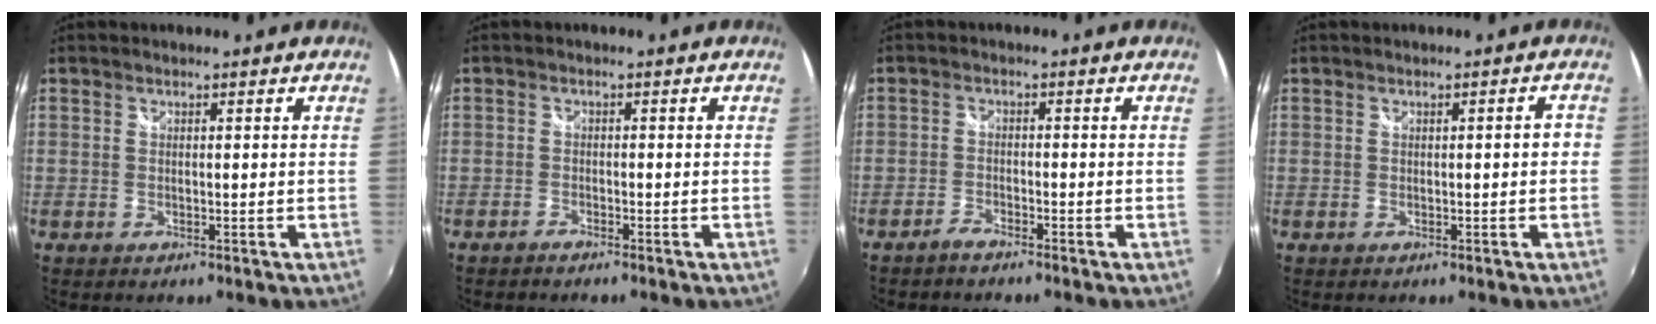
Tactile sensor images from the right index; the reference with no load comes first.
{"total": 1.4, "force": [-1.3, 0.0, 0.3], "torque": [-0.017, -0.003, -0.027]}
{"total": 2.1, "force": [-2.0, 0.1, 0.6], "torque": [-0.028, -0.001, -0.041]}
{"total": 1.5, "force": [-0.2, 0.2, 1.5], "torque": [-0.019, 0.007, -0.002]}